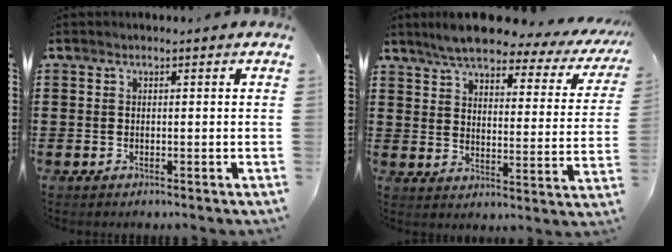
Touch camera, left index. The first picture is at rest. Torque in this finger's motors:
{"motor_torque": [0.26, -1.75, 1.05, 0.21]}